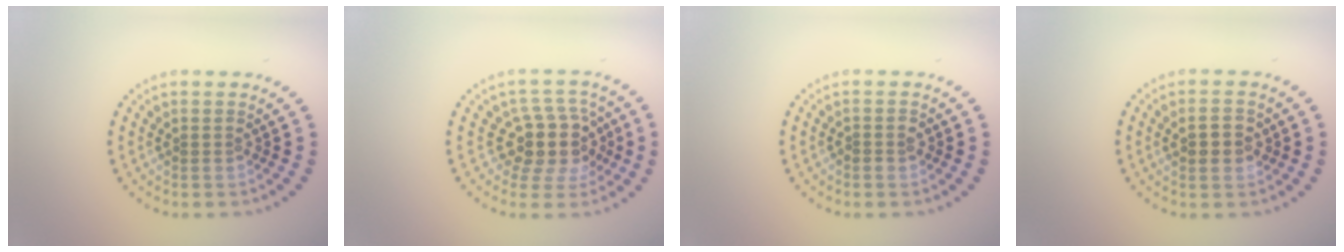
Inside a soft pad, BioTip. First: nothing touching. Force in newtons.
{"total": 4.2, "press": 3.5, "slide": 2.4}
{"total": 1.1, "press": 1.0, "slide": 0.4}
{"total": 2.7, "press": 2.7, "slide": 0.2}